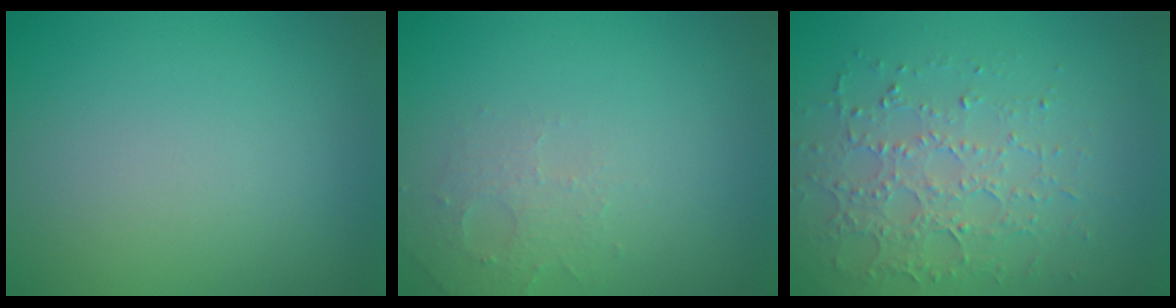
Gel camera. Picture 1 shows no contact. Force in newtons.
{"total": 1.8, "press": 1.7, "slide": 0.4}
{"total": 3.4, "press": 3.2, "slide": 1.0}